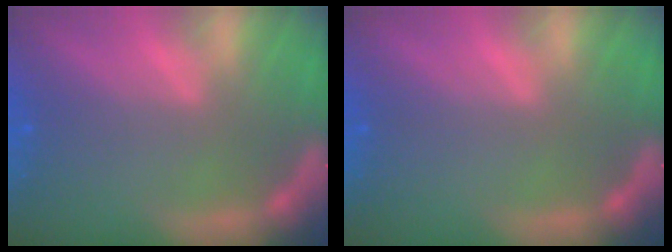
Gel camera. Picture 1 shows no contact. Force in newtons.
{"total": 0.0}